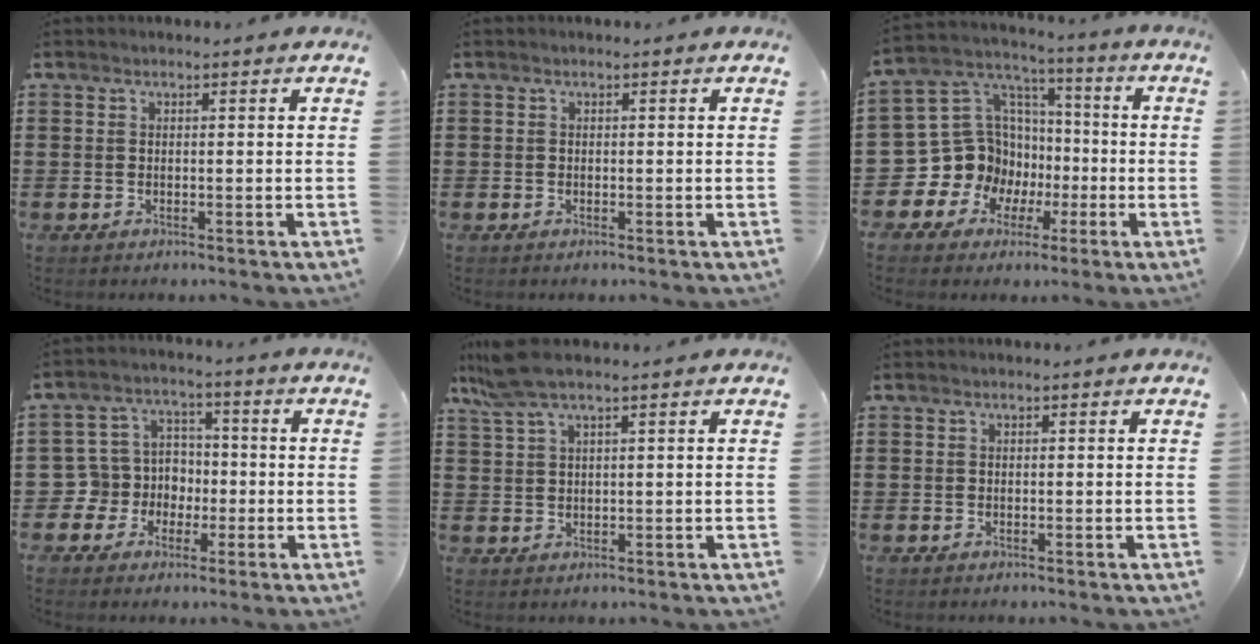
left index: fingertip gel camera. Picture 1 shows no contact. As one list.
[{"total": 0.0}, {"total": 13.0, "force": [-2.5, 12.3, 3.2], "torque": [-0.110, -0.019, -0.024]}, {"total": 6.5, "force": [-1.1, 6.3, 0.9], "torque": [-0.068, -0.004, -0.024]}, {"total": 5.1, "force": [3.3, 0.6, 3.8], "torque": [-0.096, -0.001, 0.055]}, {"total": 0.0}]